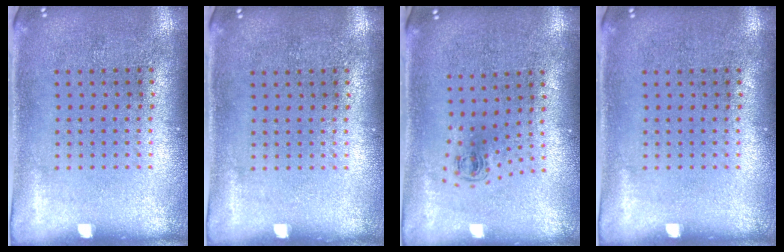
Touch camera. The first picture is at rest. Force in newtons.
{"total": 0.0}
{"total": 0.5, "press": 0.4, "slide": 0.4}
{"total": 0.0}